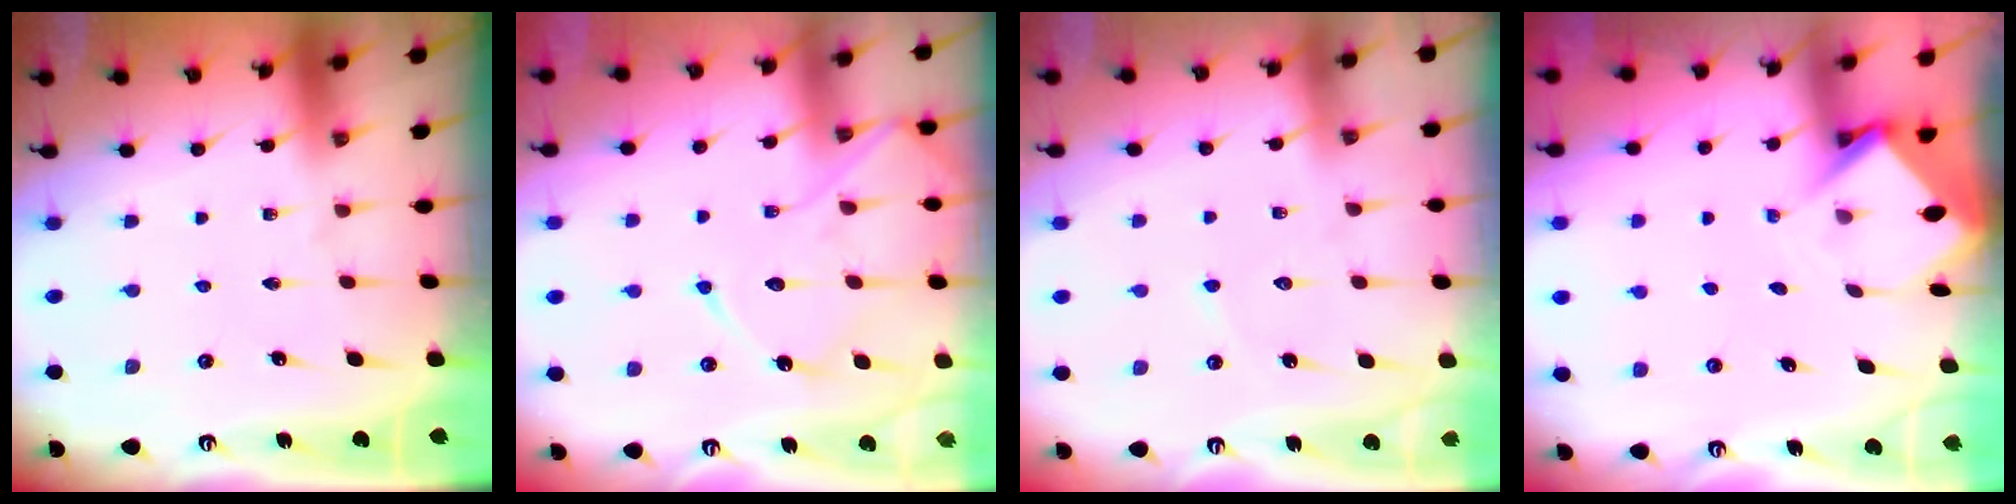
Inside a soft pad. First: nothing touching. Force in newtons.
{"total": 12.8, "press": 12.8, "slide": 1.1}
{"total": 5.5, "press": 5.5, "slide": 0.5}
{"total": 3.7, "press": 3.7, "slide": 0.3}